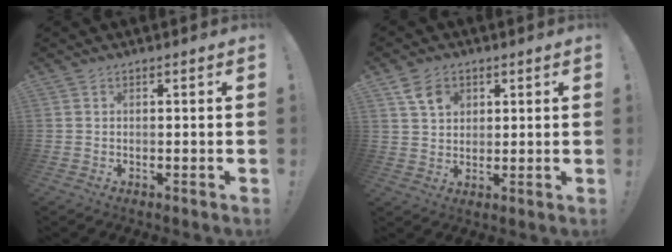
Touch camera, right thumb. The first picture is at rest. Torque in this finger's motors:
{"motor_torque": [1.54, 2.85, 0.42, 0.28, 0.18]}